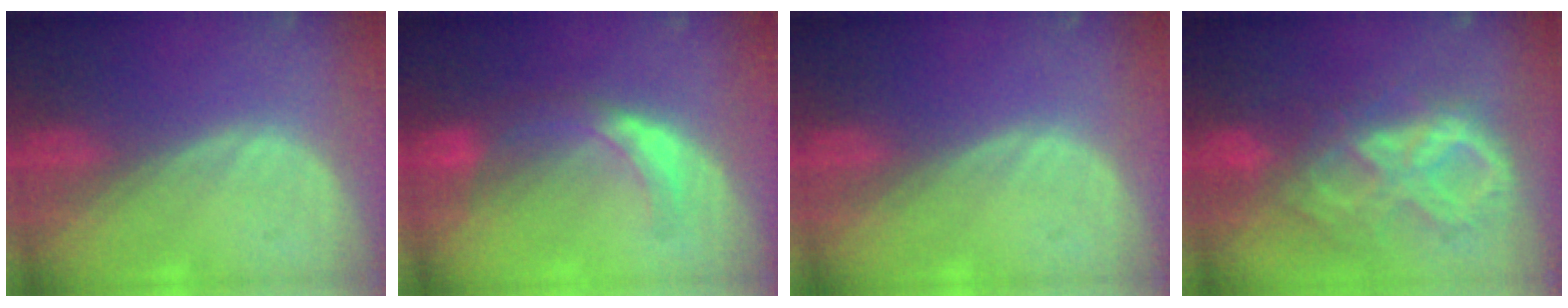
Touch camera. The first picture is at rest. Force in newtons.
{"total": 6.0, "press": 5.4, "slide": 2.6}
{"total": 0.0}
{"total": 10.4, "press": 8.9, "slide": 5.4}